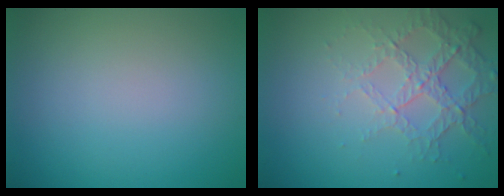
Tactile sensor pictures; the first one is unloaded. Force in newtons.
{"total": 4.5, "press": 2.9, "slide": 3.4}